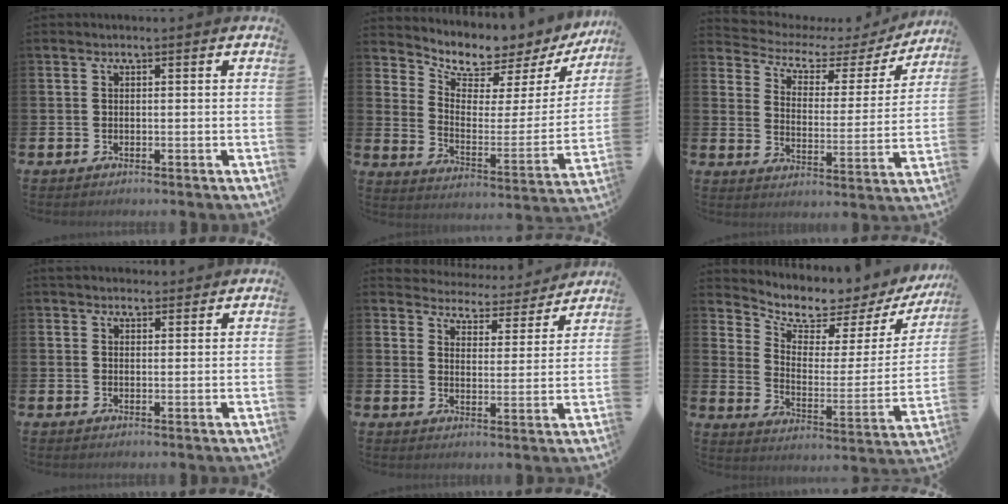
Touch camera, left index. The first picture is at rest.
{"total": 6.0, "force": [5.5, 2.3, 0.7], "torque": [-0.048, -0.047, 0.091]}
{"total": 4.5, "force": [3.4, 2.5, 1.5], "torque": [-0.058, -0.023, 0.049]}
{"total": 2.7, "force": [2.5, 0.8, 0.1], "torque": [0.002, -0.009, 0.046]}
{"total": 4.4, "force": [4.2, 1.0, 0.0], "torque": [-0.013, -0.043, 0.066]}
{"total": 5.3, "force": [4.9, 2.0, 0.8], "torque": [-0.048, -0.046, 0.076]}